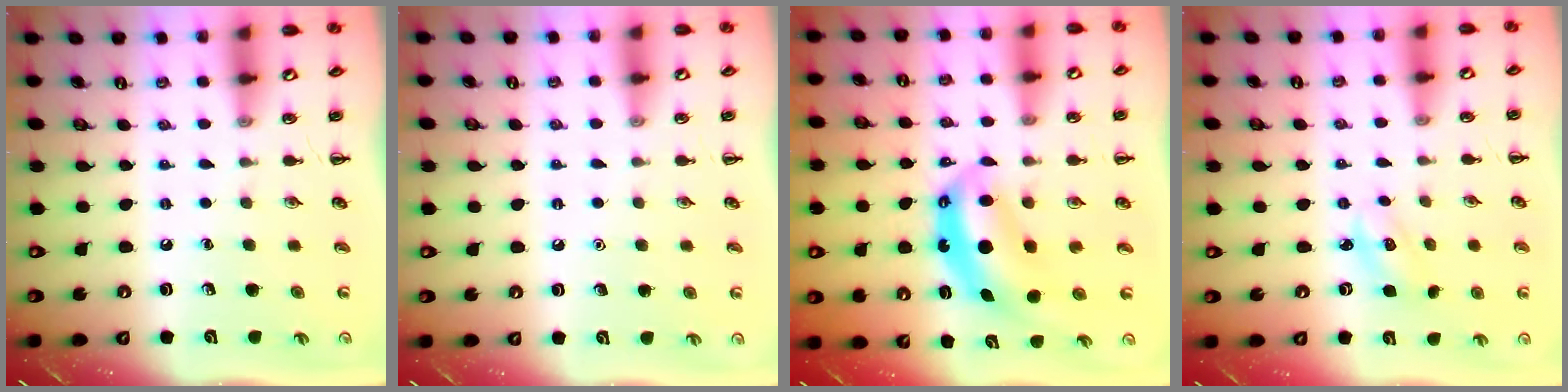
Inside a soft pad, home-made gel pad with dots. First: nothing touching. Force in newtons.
{"total": 1.5, "press": 1.5, "slide": 0.1}
{"total": 6.8, "press": 6.7, "slide": 1.1}
{"total": 2.8, "press": 2.8, "slide": 0.7}